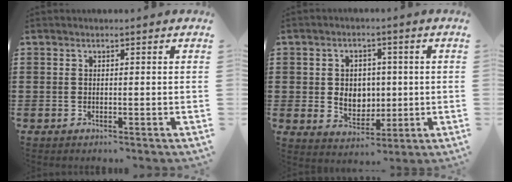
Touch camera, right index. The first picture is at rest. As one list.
[{"total": 4.9, "force": [0.3, 4.3, 2.3], "torque": [-0.035, 0.003, 0.000]}]